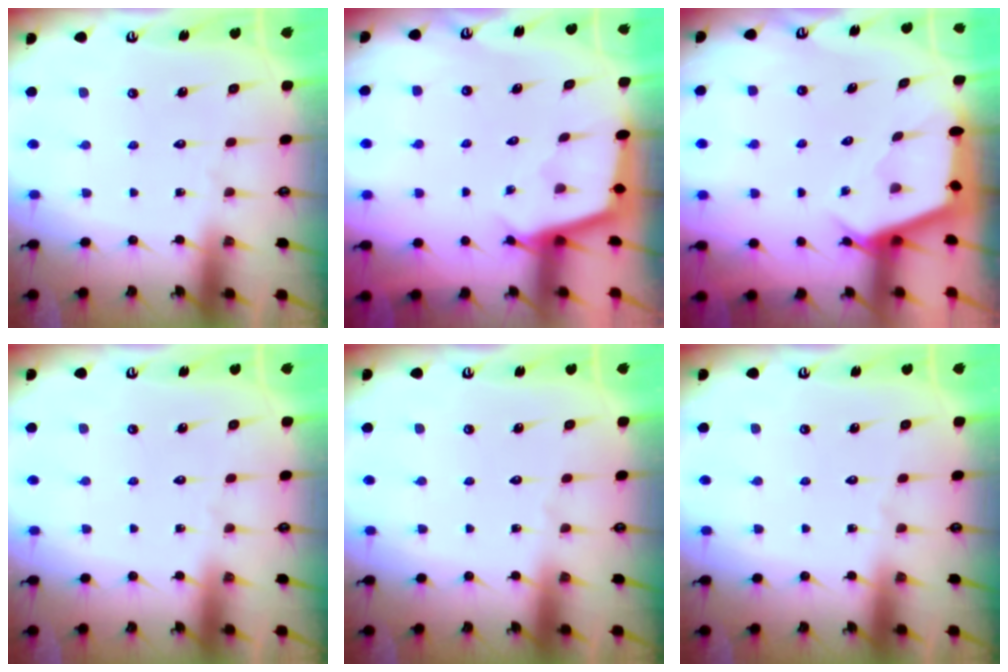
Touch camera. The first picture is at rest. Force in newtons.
{"total": 2.5, "press": 2.5, "slide": 0.2}
{"total": 2.9, "press": 2.9, "slide": 0.3}
{"total": 0.0}
{"total": 0.0}
{"total": 0.0}